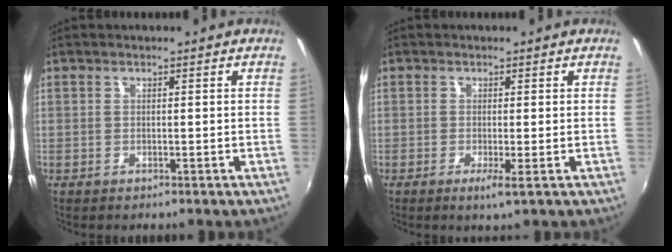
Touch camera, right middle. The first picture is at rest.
{"total": 1.8, "force": [-0.6, -0.4, 1.7], "torque": [-0.036, -0.006, -0.011]}